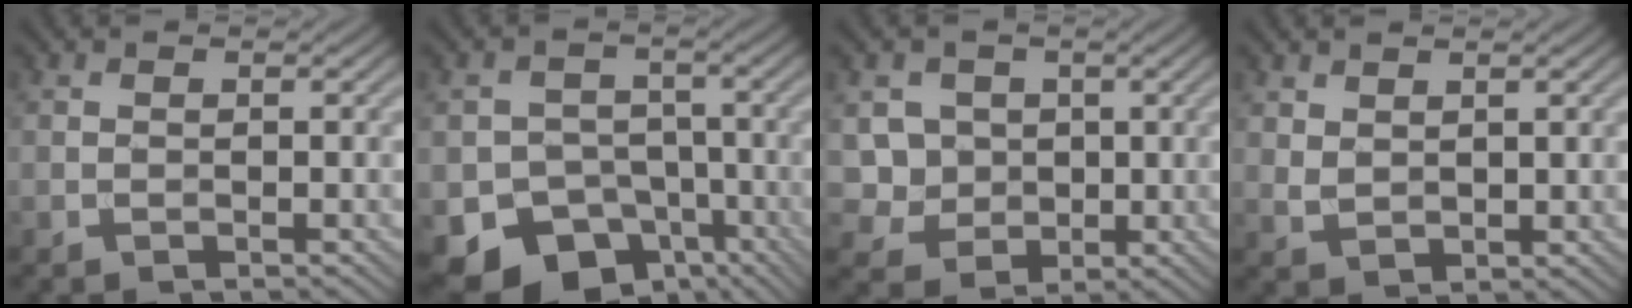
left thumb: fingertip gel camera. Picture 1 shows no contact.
{"total": 12.4, "force": [-7.1, 9.3, 4.2], "torque": [-0.070, -0.031, -0.120]}
{"total": 5.4, "force": [0.9, 5.0, 1.7], "torque": [-0.061, -0.016, 0.014]}
{"total": 2.2, "force": [1.6, 1.2, 1.0], "torque": [-0.026, -0.006, 0.039]}